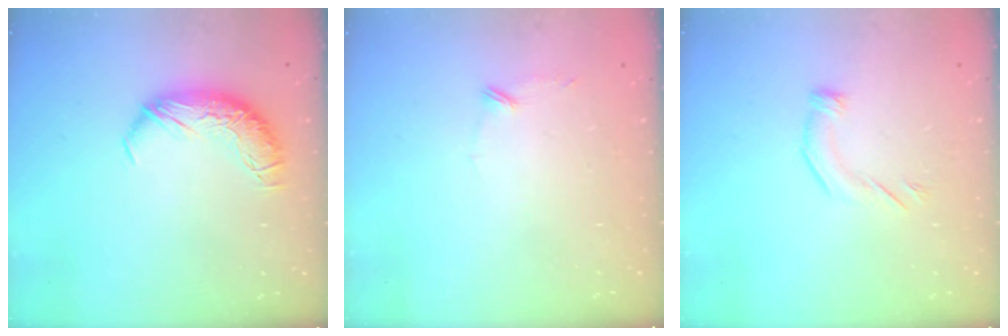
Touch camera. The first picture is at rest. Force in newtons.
{"total": 9.1, "press": 9.1, "slide": 0.4}
{"total": 4.1, "press": 4.1, "slide": 0.7}